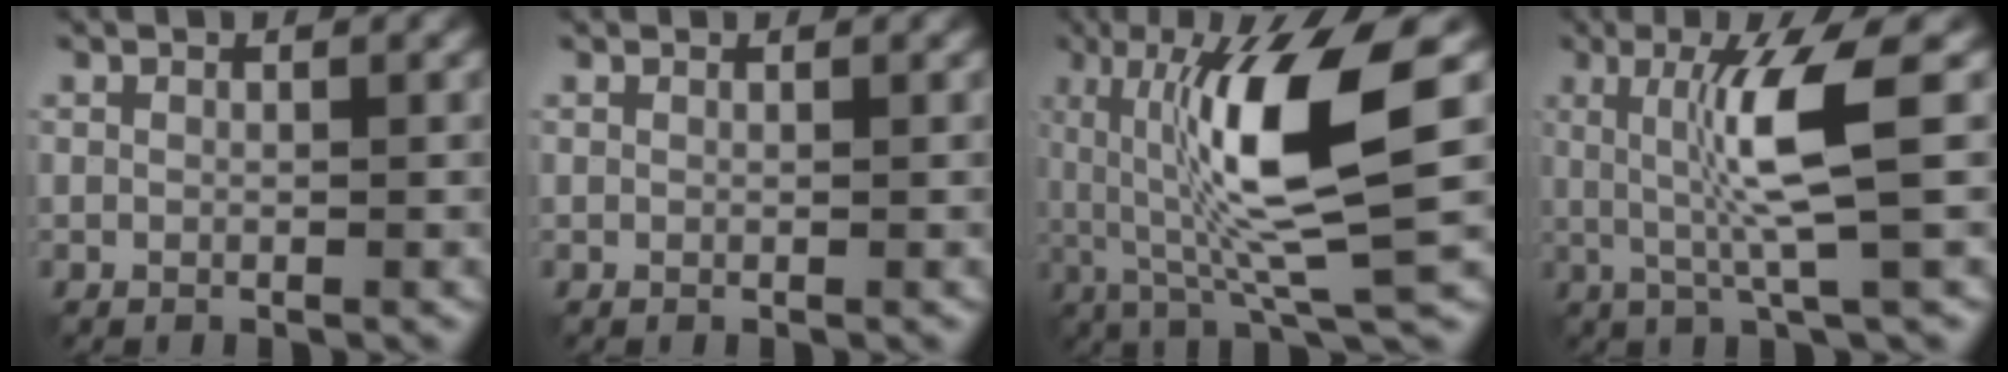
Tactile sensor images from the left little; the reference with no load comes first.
{"total": 0.5, "force": [0.5, 0.0, 0.0], "torque": [-0.003, 0.000, 0.004]}
{"total": 10.9, "force": [0.6, 2.2, 10.7], "torque": [-0.186, -0.001, 0.013]}
{"total": 6.2, "force": [0.2, 0.5, 6.2], "torque": [-0.127, 0.002, 0.007]}